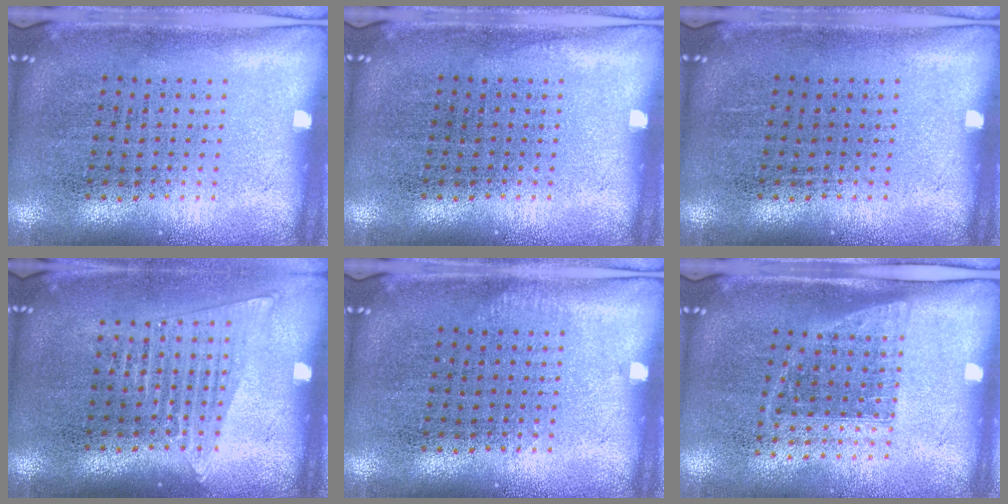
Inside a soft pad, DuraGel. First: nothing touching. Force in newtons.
{"total": 0.0}
{"total": 0.0}
{"total": 1.4, "press": 1.3, "slide": 0.6}
{"total": 0.6, "press": 0.6, "slide": 0.2}
{"total": 1.1, "press": 0.9, "slide": 0.6}